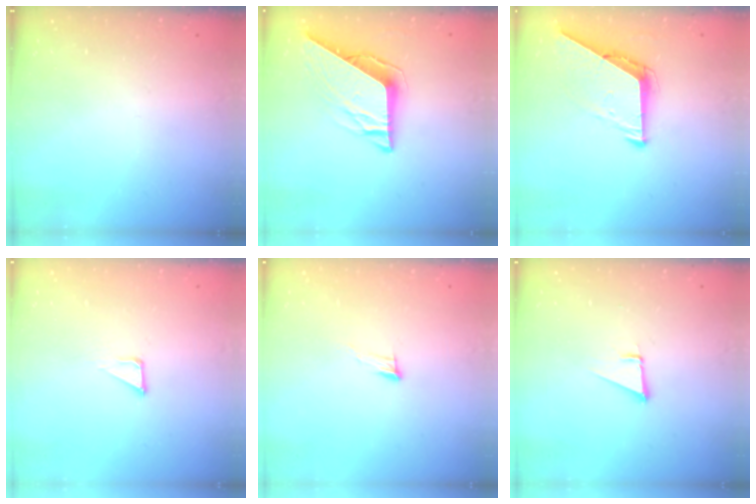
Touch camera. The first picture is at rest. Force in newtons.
{"total": 9.8, "press": 9.7, "slide": 1.1}
{"total": 7.1, "press": 7.1, "slide": 0.5}
{"total": 2.8, "press": 2.8, "slide": 0.1}
{"total": 6.3, "press": 6.2, "slide": 1.0}
{"total": 1.9, "press": 1.9, "slide": 0.1}